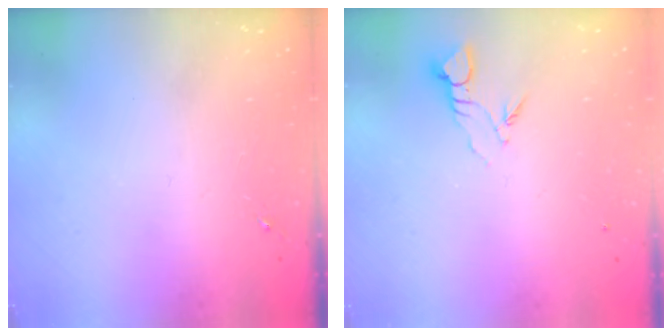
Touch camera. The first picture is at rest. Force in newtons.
{"total": 3.5, "press": 3.5, "slide": 0.2}